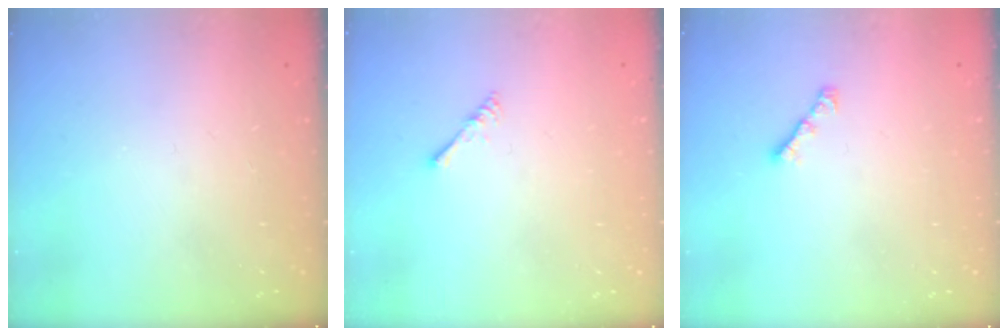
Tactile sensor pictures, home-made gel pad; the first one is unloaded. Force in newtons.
{"total": 1.6, "press": 1.6, "slide": 0.4}
{"total": 2.6, "press": 2.5, "slide": 0.7}